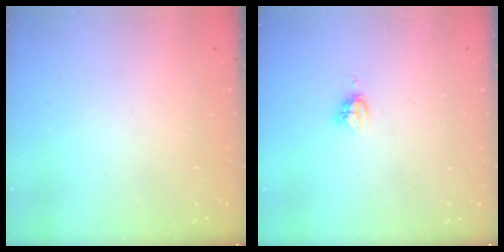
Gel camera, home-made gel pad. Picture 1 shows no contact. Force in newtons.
{"total": 3.7, "press": 3.7, "slide": 0.5}